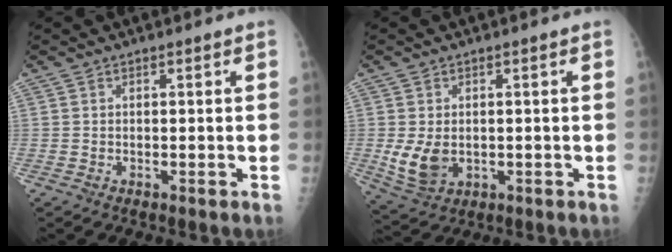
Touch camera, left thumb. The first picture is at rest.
{"total": 6.5, "force": [-0.5, 4.6, 4.5], "torque": [-0.078, -0.010, 0.005]}